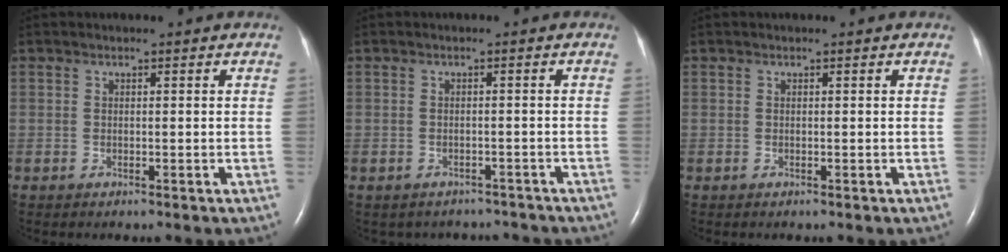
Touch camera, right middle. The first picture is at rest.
{"total": 5.7, "force": [-5.1, 2.6, 0.1], "torque": [0.000, 0.015, -0.052]}
{"total": 0.0}